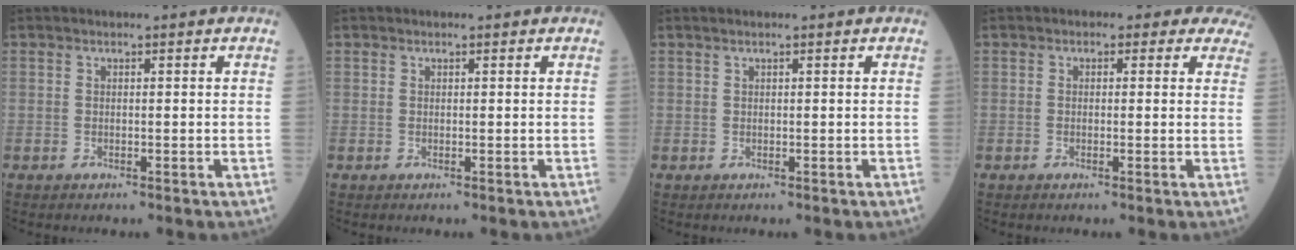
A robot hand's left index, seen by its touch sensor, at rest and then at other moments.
{"total": 0.0}
{"total": 0.6, "force": [0.5, 0.1, 0.3], "torque": [-0.011, 0.007, 0.011]}
{"total": 5.6, "force": [4.5, 3.2, 1.2], "torque": [0.008, 0.010, 0.029]}